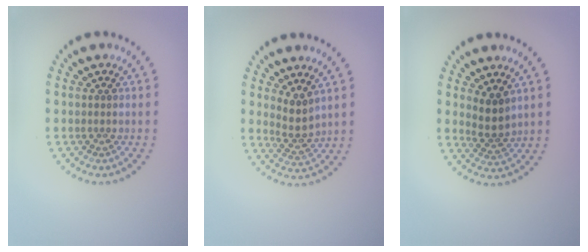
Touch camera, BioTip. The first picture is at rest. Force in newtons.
{"total": 2.2, "press": 1.5, "slide": 1.5}
{"total": 2.3, "press": 1.8, "slide": 1.4}